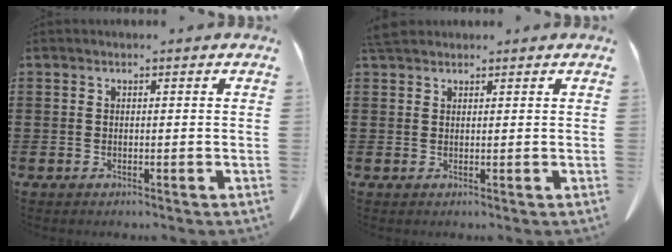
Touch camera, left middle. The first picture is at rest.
{"total": 2.6, "force": [2.1, 1.0, 1.0], "torque": [-0.028, 0.003, 0.042]}